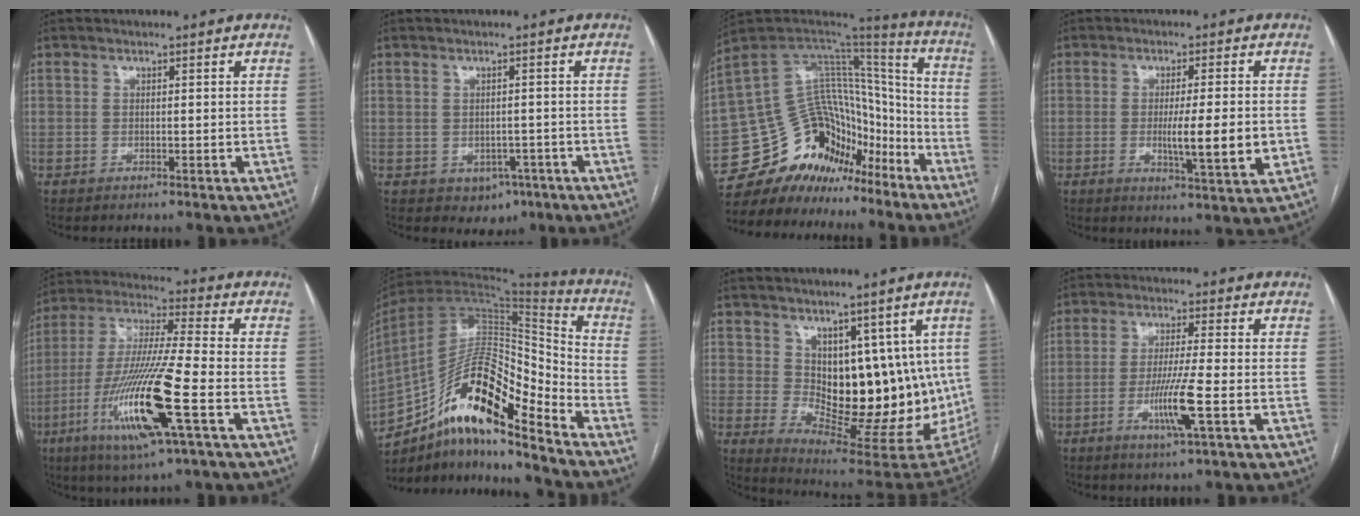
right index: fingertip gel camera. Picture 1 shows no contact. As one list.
[{"total": 3.8, "force": [-1.7, 2.8, 1.9], "torque": [-0.018, 0.003, -0.011]}, {"total": 18.5, "force": [-13.5, 11.0, 6.1], "torque": [-0.106, 0.096, -0.216]}, {"total": 8.4, "force": [-1.1, 0.5, 8.3], "torque": [-0.134, -0.018, -0.018]}, {"total": 18.6, "force": [-6.7, 0.8, 17.3], "torque": [-0.365, -0.026, -0.125]}, {"total": 20.5, "force": [-13.3, 5.3, 14.7], "torque": [-0.265, 0.025, -0.228]}, {"total": 14.7, "force": [2.8, 7.6, 12.3], "torque": [-0.154, -0.008, 0.065]}, {"total": 7.6, "force": [-2.4, -0.6, 7.2], "torque": [-0.138, -0.015, -0.046]}]